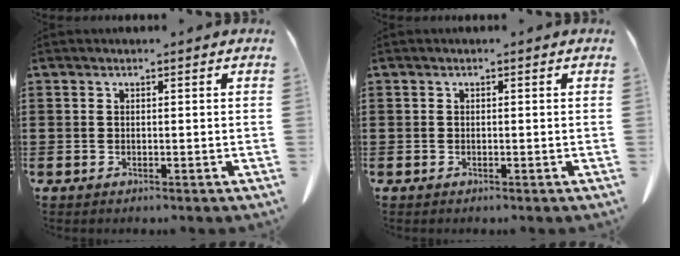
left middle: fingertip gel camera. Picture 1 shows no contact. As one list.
[{"total": 0.0}]